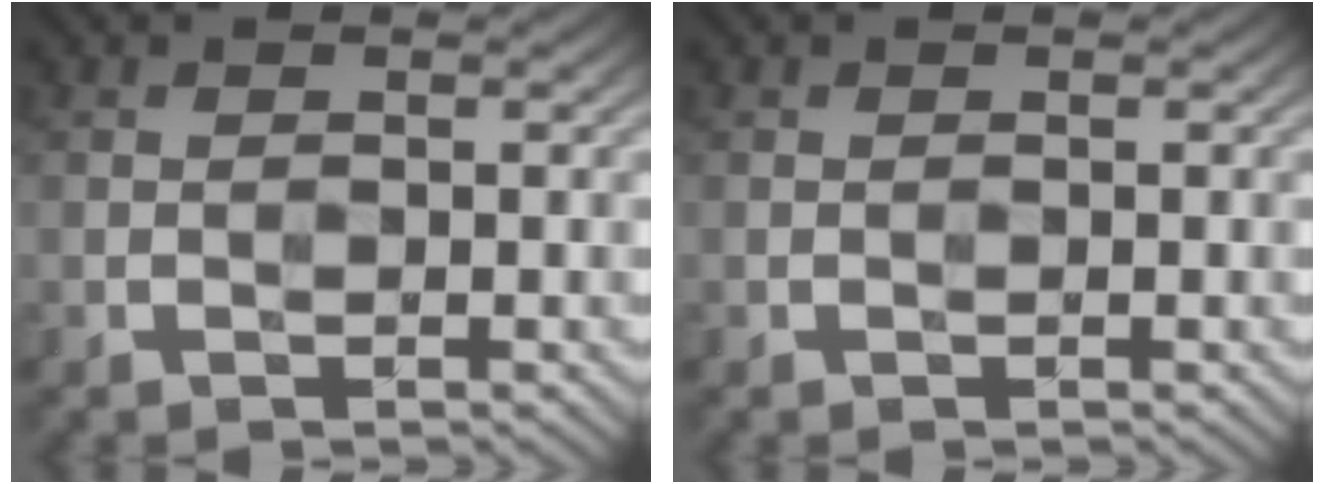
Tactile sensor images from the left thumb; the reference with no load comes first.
{"total": 0.0}